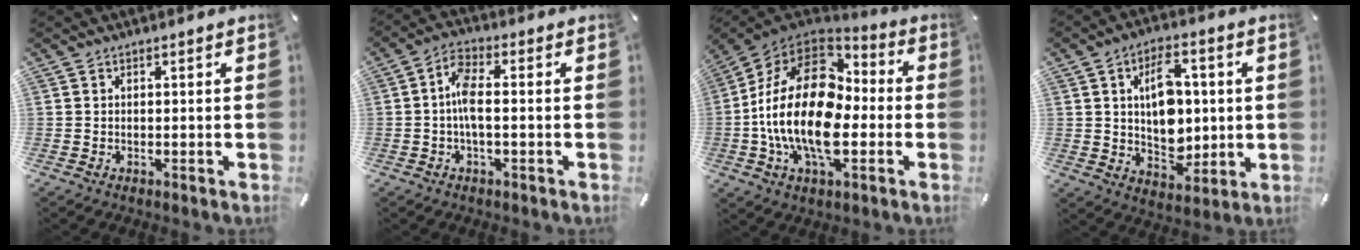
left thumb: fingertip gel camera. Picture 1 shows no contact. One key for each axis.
{"total": 6.5, "fx": -0.7, "fy": 2.7, "fz": 5.9, "tx": -0.124, "ty": 0.004, "tz": -0.015}
{"total": 24.1, "fx": -3.0, "fy": 14.4, "fz": 19.1, "tx": -0.387, "ty": 0.017, "tz": -0.050}
{"total": 11.9, "fx": 1.8, "fy": 8.4, "fz": 8.3, "tx": -0.123, "ty": 0.000, "tz": 0.028}